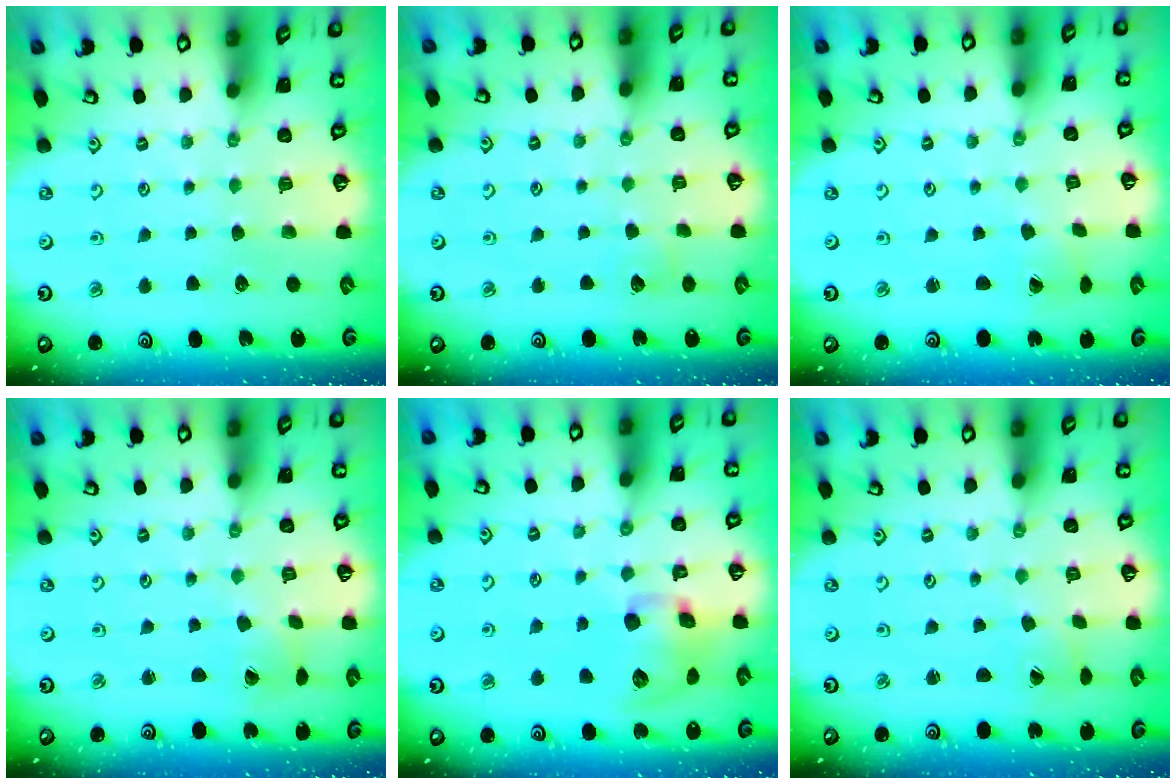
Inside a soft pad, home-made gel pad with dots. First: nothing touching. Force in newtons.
{"total": 3.9, "press": 3.8, "slide": 0.5}
{"total": 0.7, "press": 0.7, "slide": 0.1}
{"total": 1.2, "press": 1.2, "slide": 0.1}
{"total": 11.7, "press": 11.5, "slide": 1.8}
{"total": 0.8, "press": 0.8, "slide": 0.0}